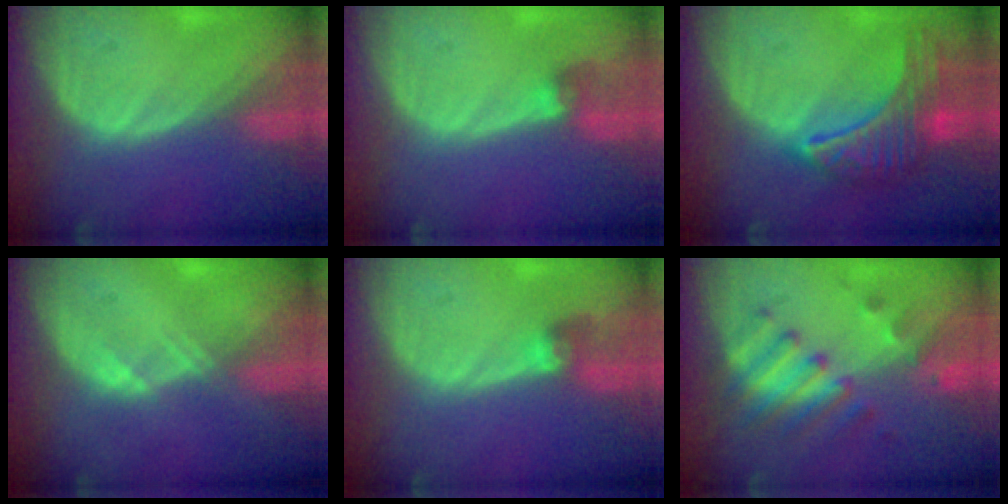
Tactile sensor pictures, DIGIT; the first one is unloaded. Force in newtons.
{"total": 2.8, "press": 2.6, "slide": 1.0}
{"total": 9.9, "press": 9.9, "slide": 0.6}
{"total": 1.1, "press": 1.0, "slide": 0.2}
{"total": 2.7, "press": 2.7, "slide": 0.3}
{"total": 7.1, "press": 6.9, "slide": 1.7}